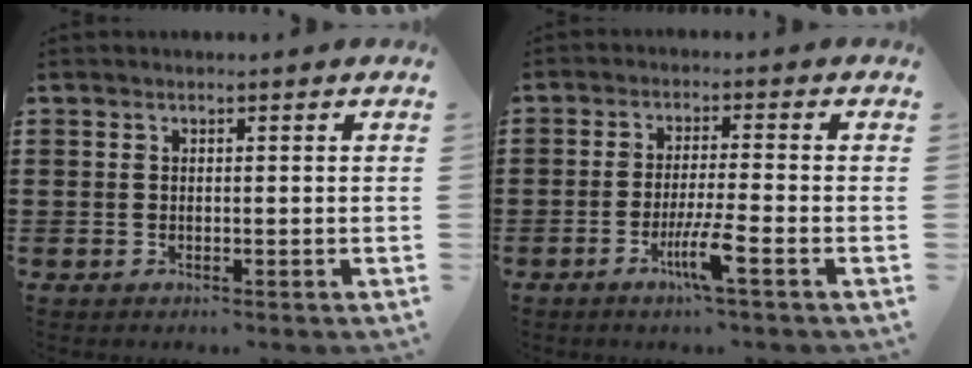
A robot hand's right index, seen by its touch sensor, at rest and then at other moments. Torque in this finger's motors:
{"motor_torque": [2.14, 0.00, 0.60, 0.19]}